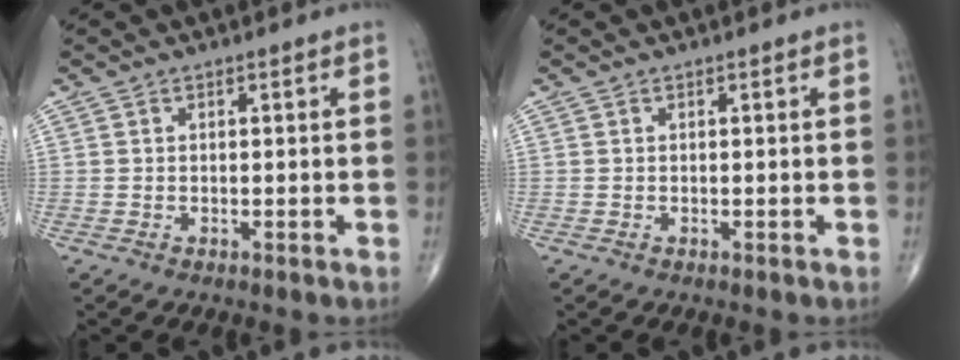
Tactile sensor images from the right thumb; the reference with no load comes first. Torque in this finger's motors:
{"motor_torque": [0.00, 0.00, 0.00, 0.00, 0.00]}